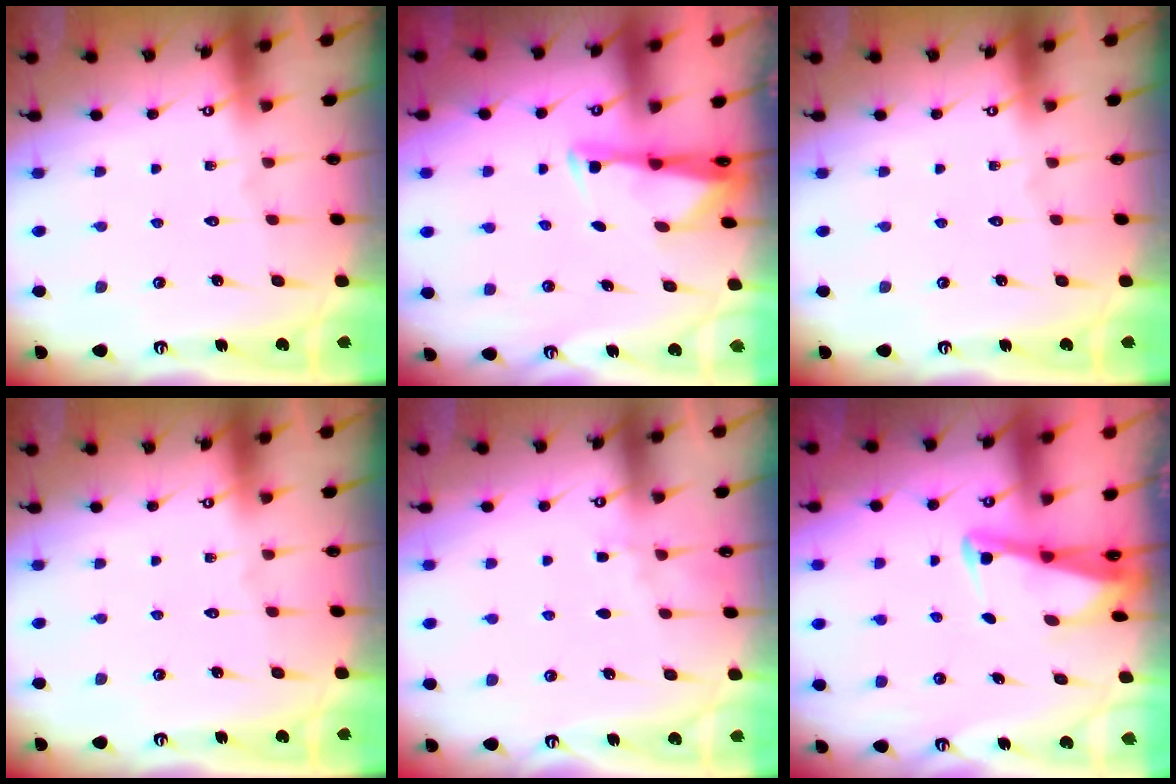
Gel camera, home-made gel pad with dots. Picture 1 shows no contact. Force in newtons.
{"total": 2.8, "press": 2.7, "slide": 0.4}
{"total": 0.0}
{"total": 0.0}
{"total": 2.9, "press": 2.8, "slide": 0.5}
{"total": 2.7, "press": 2.7, "slide": 0.2}